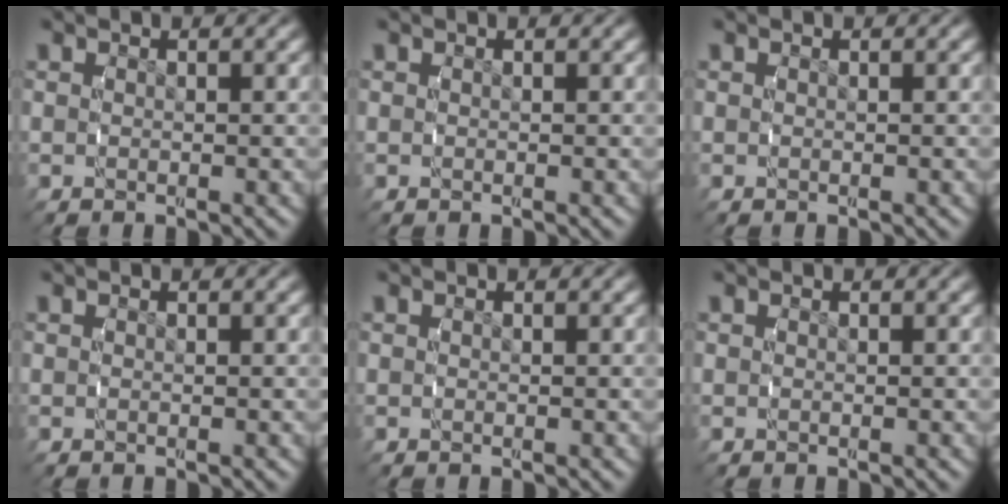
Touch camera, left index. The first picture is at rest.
{"total": 0.0}
{"total": 0.0}
{"total": 0.0}
{"total": 0.0}
{"total": 0.0}